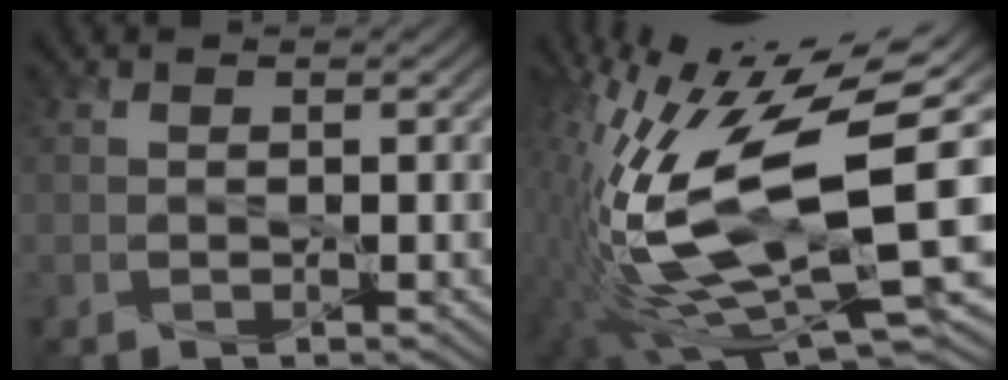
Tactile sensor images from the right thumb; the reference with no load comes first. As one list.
[{"total": 17.9, "force": [0.0, 6.9, 16.5], "torque": [-0.353, -0.019, 0.008]}]